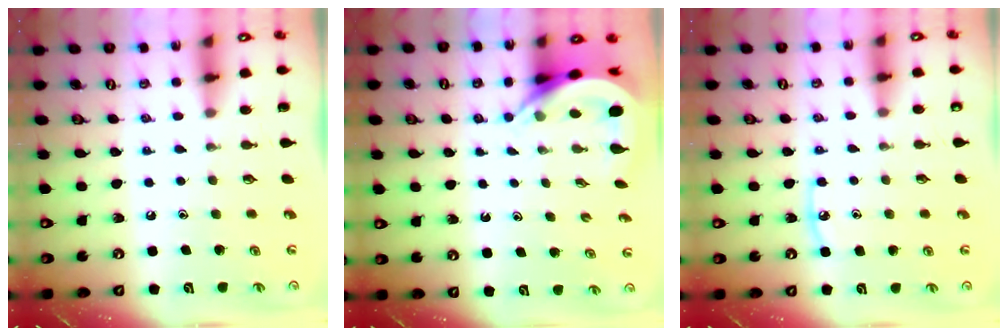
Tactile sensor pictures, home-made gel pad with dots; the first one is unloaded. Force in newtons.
{"total": 5.8, "press": 5.7, "slide": 0.7}
{"total": 5.1, "press": 5.1, "slide": 0.4}